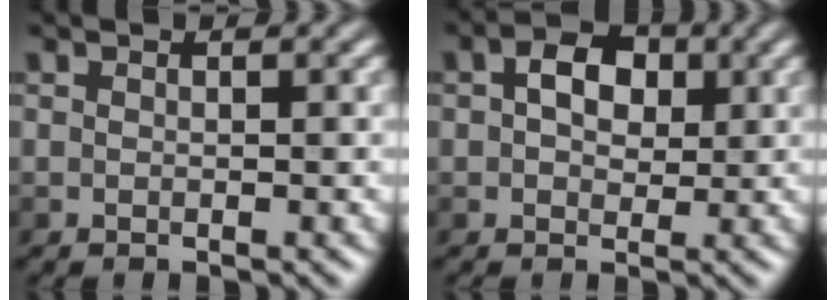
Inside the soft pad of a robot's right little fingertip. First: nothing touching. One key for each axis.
{"total": 3.7, "fx": 0.7, "fy": 2.6, "fz": 2.6, "tx": -0.040, "ty": 0.007, "tz": 0.004}